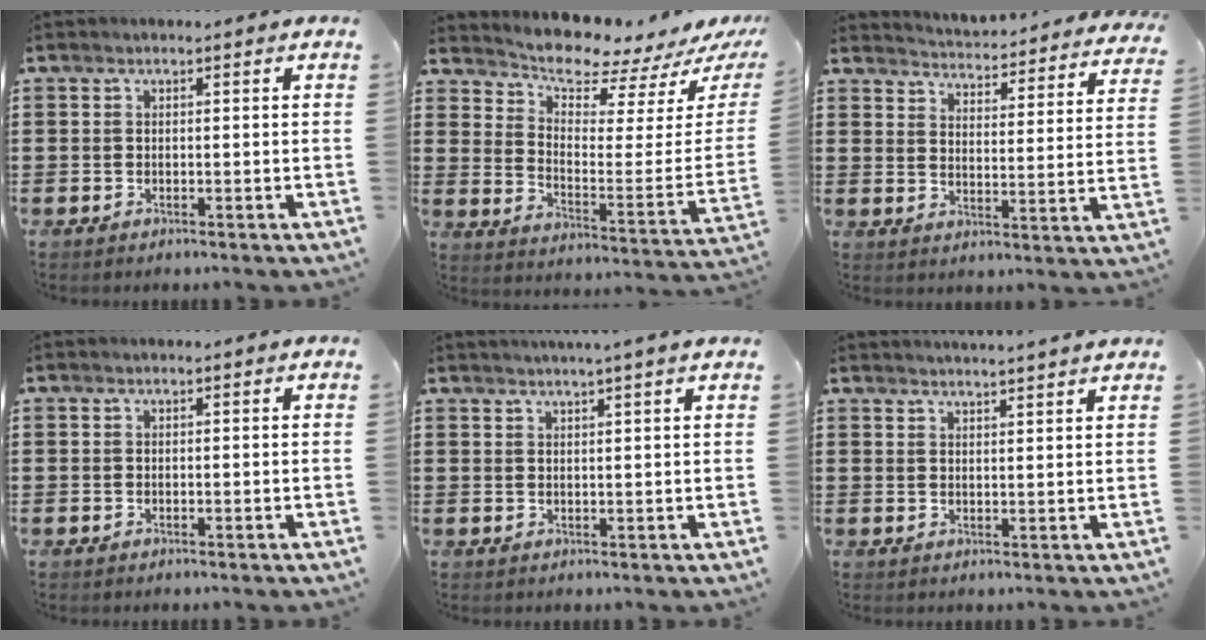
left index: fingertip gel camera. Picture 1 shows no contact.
{"total": 6.6, "force": [6.3, 0.7, 2.0], "torque": [-0.061, -0.062, 0.106]}
{"total": 3.2, "force": [3.1, -0.7, 0.0], "torque": [-0.021, -0.038, 0.046]}
{"total": 0.0}
{"total": 2.0, "force": [1.7, -0.9, 0.6], "torque": [-0.013, -0.005, 0.033]}
{"total": 2.4, "force": [2.3, -0.8, 0.1], "torque": [-0.006, -0.011, 0.044]}